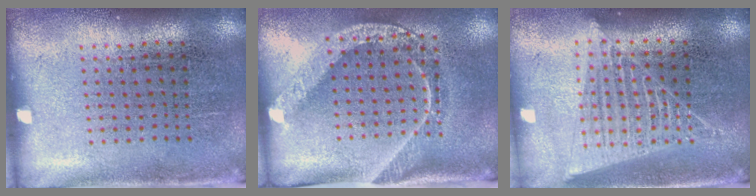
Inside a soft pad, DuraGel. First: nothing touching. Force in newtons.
{"total": 2.0, "press": 1.6, "slide": 1.3}
{"total": 1.9, "press": 1.7, "slide": 0.8}